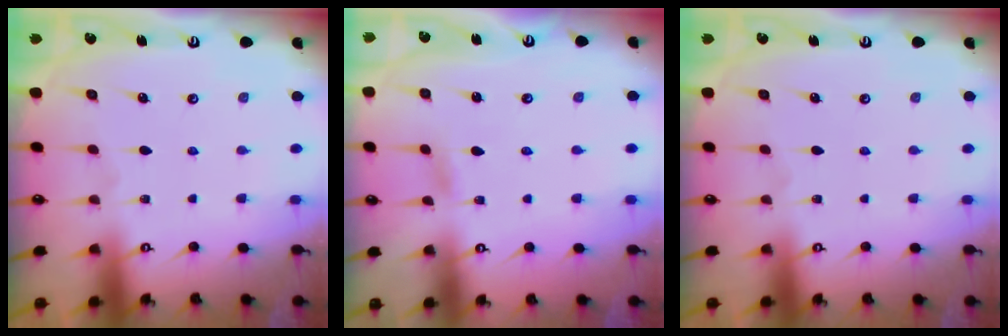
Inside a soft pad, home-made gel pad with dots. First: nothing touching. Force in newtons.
{"total": 3.2, "press": 3.2, "slide": 0.4}
{"total": 0.0}